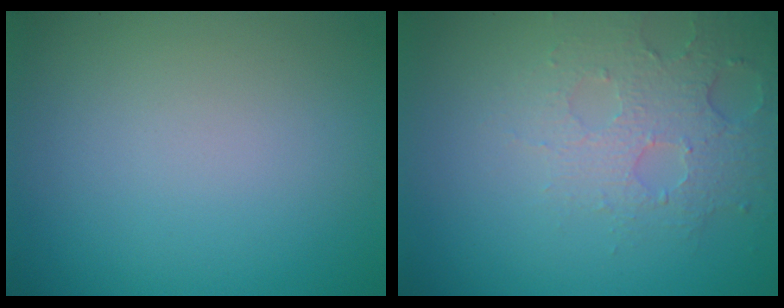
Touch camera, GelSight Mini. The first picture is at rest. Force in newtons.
{"total": 3.6, "press": 3.2, "slide": 1.8}